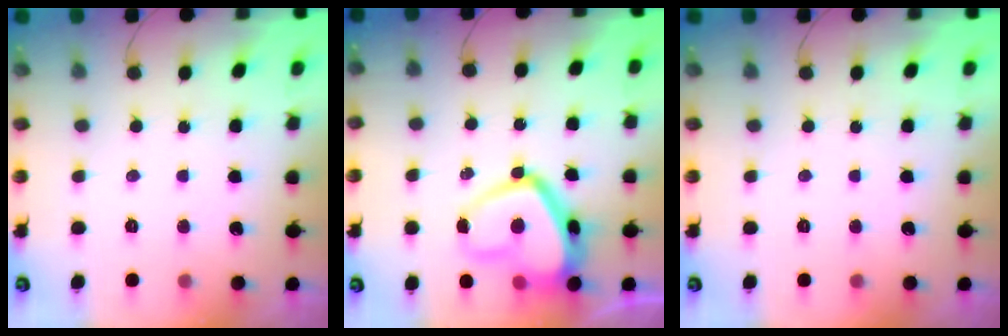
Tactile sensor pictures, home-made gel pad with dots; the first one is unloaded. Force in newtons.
{"total": 14.6, "press": 14.6, "slide": 1.3}
{"total": 0.0}